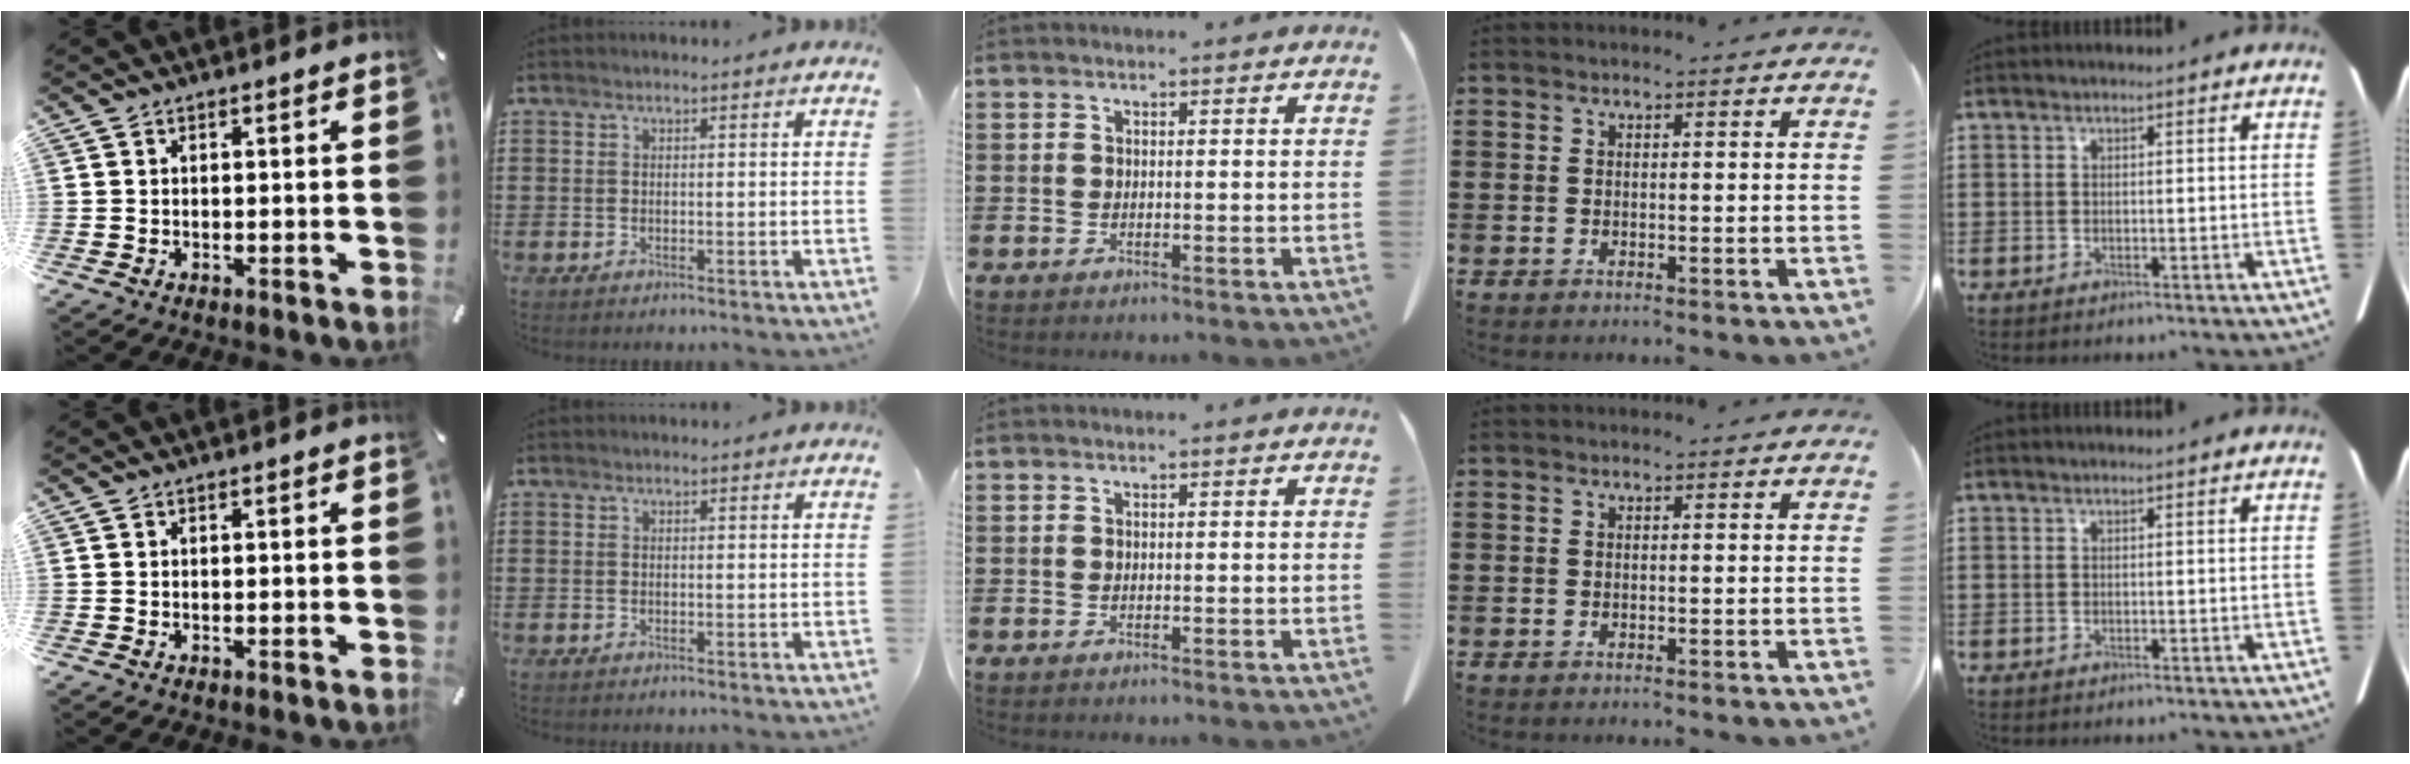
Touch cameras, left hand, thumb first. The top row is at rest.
{}